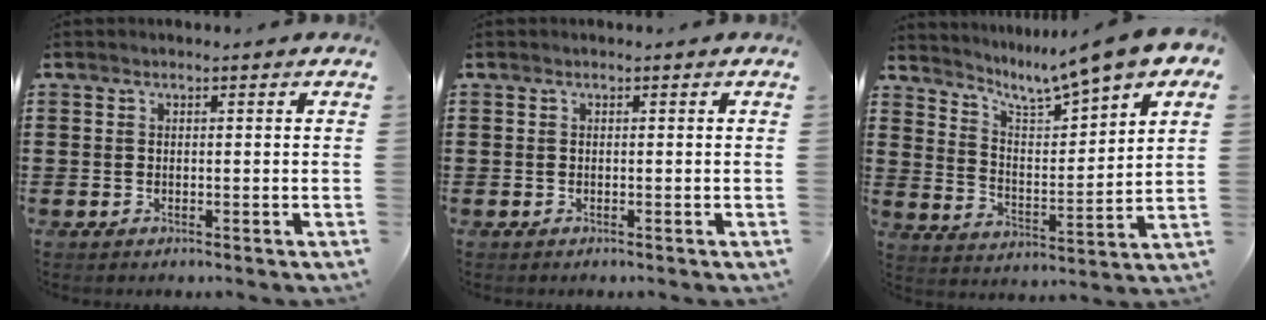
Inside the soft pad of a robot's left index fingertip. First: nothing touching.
{"total": 0.0}
{"total": 8.0, "force": [7.2, -0.4, 3.5], "torque": [-0.088, -0.046, 0.115]}